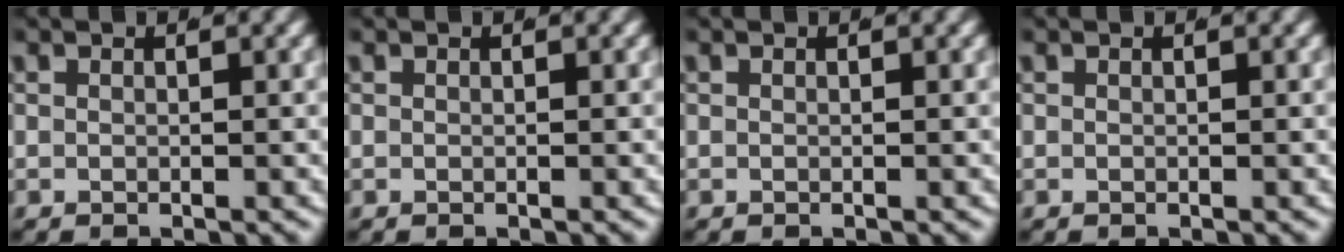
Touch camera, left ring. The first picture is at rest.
{"total": 0.0}
{"total": 0.0}
{"total": 0.0}